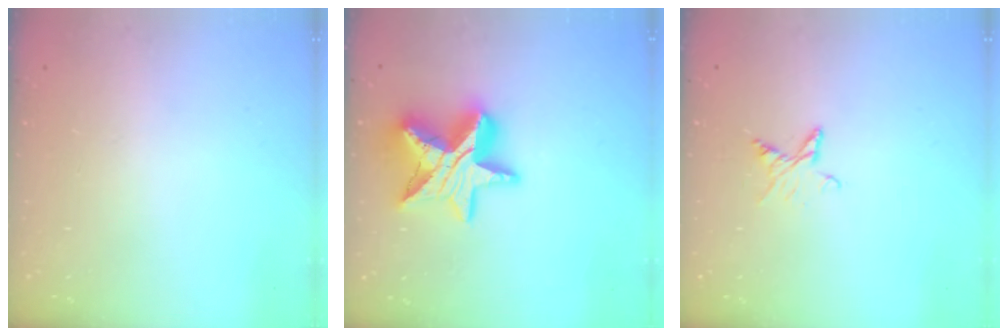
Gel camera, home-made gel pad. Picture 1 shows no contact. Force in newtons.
{"total": 16.9, "press": 16.8, "slide": 1.3}
{"total": 3.8, "press": 3.8, "slide": 0.5}